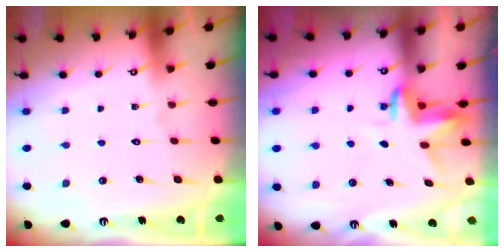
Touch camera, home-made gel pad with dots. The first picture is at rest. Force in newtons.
{"total": 3.6, "press": 3.6, "slide": 0.2}